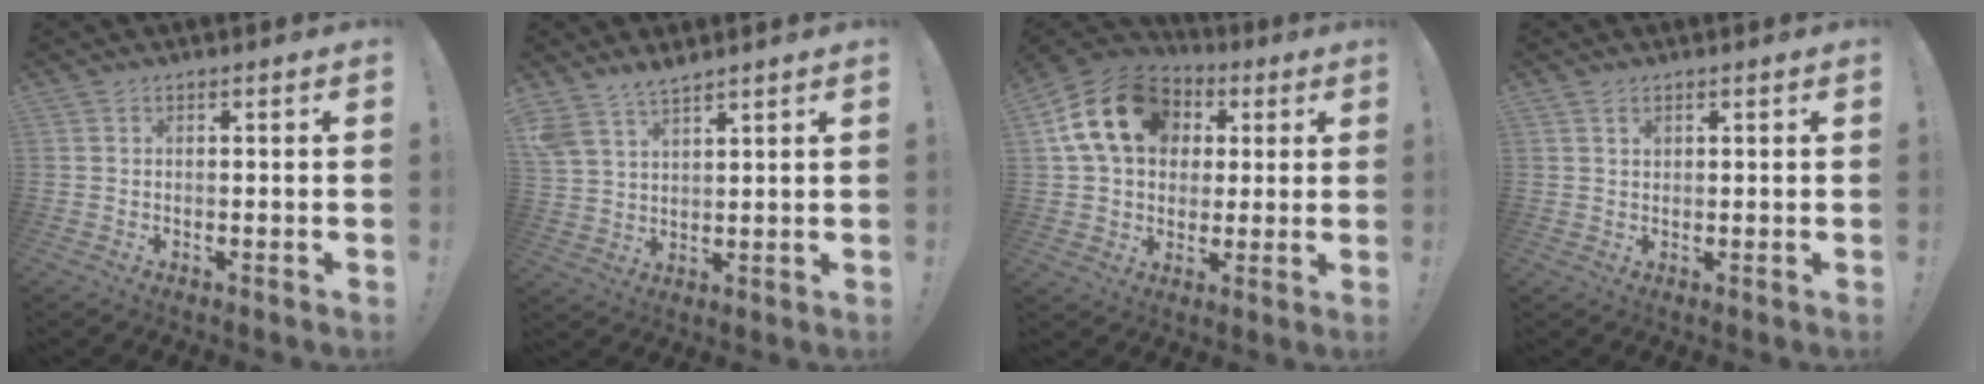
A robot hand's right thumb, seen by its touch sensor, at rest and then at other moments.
{"total": 6.3, "force": [5.7, 1.9, 2.0], "torque": [-0.046, -0.031, 0.112]}
{"total": 18.4, "force": [5.5, 14.0, 10.4], "torque": [-0.171, 0.001, 0.108]}
{"total": 1.3, "force": [0.9, 0.8, 0.6], "torque": [0.004, -0.005, 0.013]}